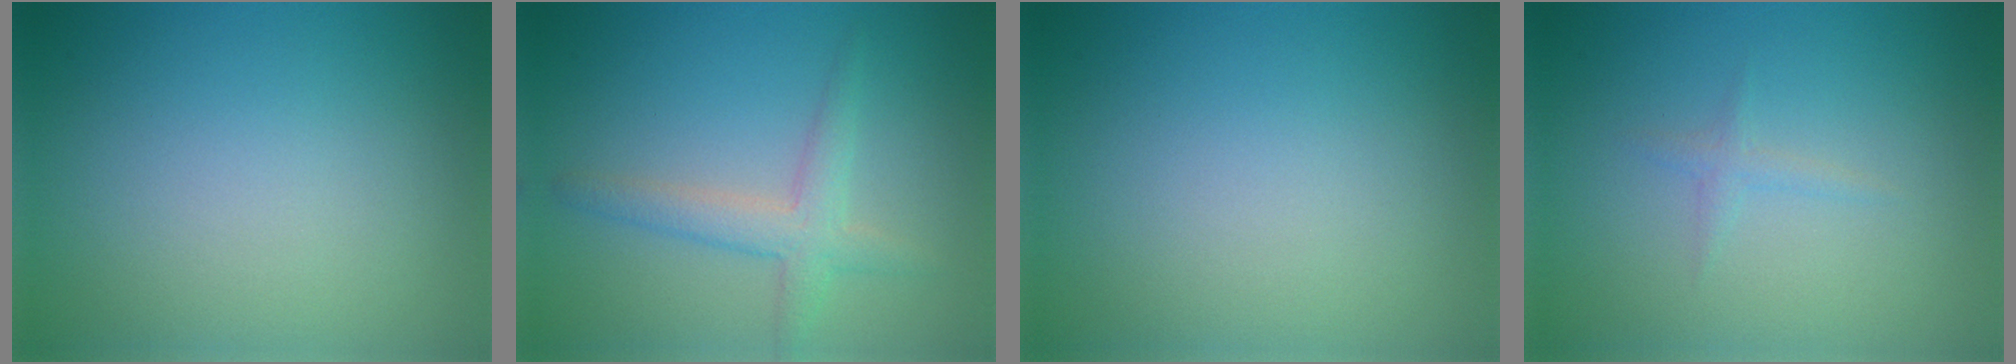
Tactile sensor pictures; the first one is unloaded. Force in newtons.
{"total": 1.9, "press": 1.8, "slide": 0.3}
{"total": 0.0}
{"total": 0.8, "press": 0.8, "slide": 0.1}